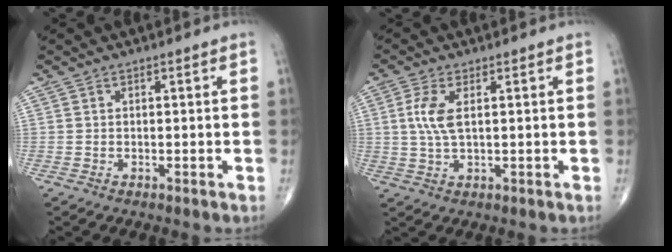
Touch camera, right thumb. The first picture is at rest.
{"total": 5.1, "force": [1.1, 2.0, 4.6], "torque": [-0.114, 0.000, 0.025]}